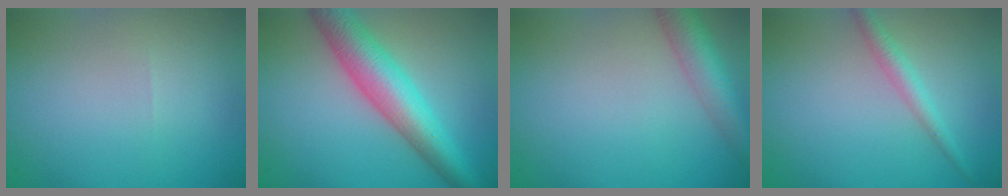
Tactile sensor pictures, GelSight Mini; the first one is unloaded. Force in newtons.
{"total": 6.7, "press": 6.7, "slide": 0.3}
{"total": 4.5, "press": 4.5, "slide": 0.3}
{"total": 1.9, "press": 1.9, "slide": 0.0}